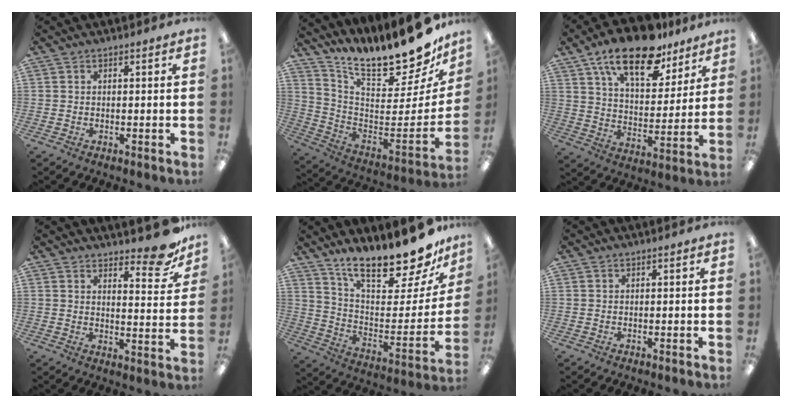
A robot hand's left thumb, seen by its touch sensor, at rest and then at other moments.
{"total": 18.3, "force": [15.7, 4.8, 8.1], "torque": [-0.092, -0.148, 0.253]}
{"total": 18.7, "force": [12.9, 8.0, 11.0], "torque": [-0.182, -0.066, 0.219]}
{"total": 9.5, "force": [7.8, 3.0, 4.6], "torque": [-0.039, -0.060, 0.131]}
{"total": 19.9, "force": [16.8, 5.1, 9.4], "torque": [-0.136, -0.133, 0.285]}
{"total": 0.0}